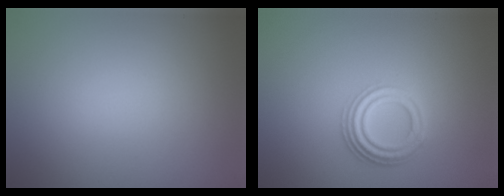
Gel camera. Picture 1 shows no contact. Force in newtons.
{"total": 4.0, "press": 3.0, "slide": 2.6}